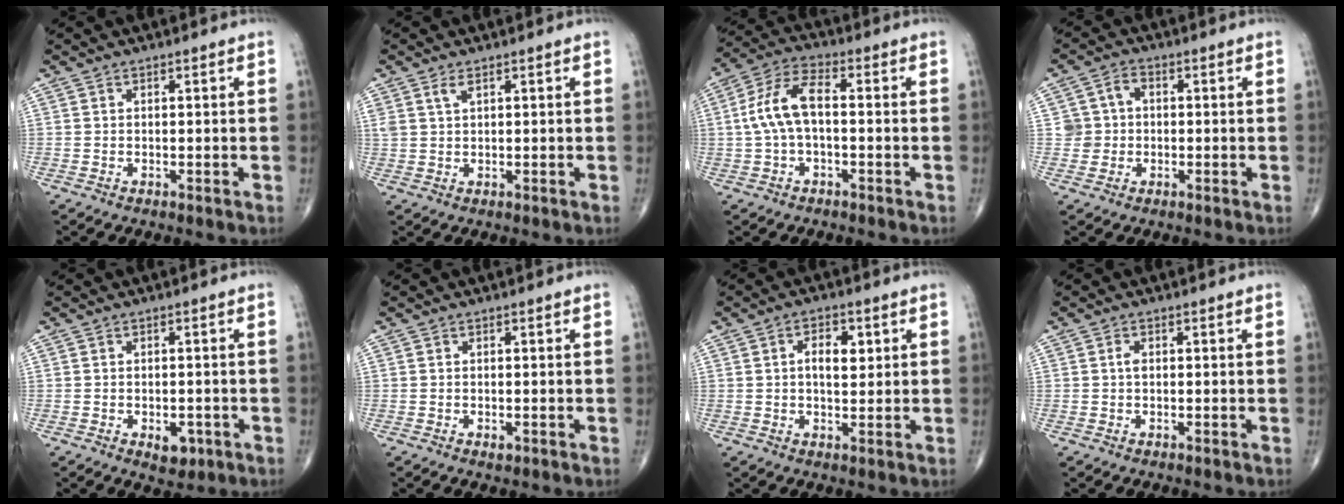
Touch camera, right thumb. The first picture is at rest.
{"total": 2.0, "force": [1.2, 0.8, 1.4], "torque": [-0.032, 0.001, 0.031]}
{"total": 9.2, "force": [-0.2, 4.4, 8.1], "torque": [-0.173, 0.033, -0.008]}
{"total": 4.5, "force": [0.0, 4.3, 1.3], "torque": [-0.002, 0.013, -0.006]}
{"total": 3.7, "force": [-1.4, 2.2, 2.6], "torque": [-0.023, 0.002, -0.013]}
{"total": 0.9, "force": [-0.3, 0.5, 0.6], "torque": [-0.011, -0.002, -0.004]}
{"total": 5.1, "force": [1.2, 2.7, 4.1], "torque": [-0.055, -0.002, 0.017]}
{"total": 1.1, "force": [0.1, 0.6, 0.9], "torque": [-0.014, 0.001, -0.001]}